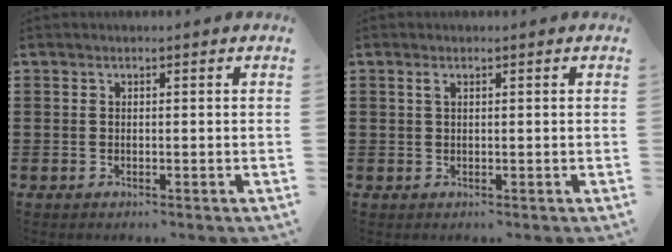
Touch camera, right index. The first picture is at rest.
{"total": 0.9, "force": [0.4, 0.3, 0.8], "torque": [-0.016, 0.002, 0.006]}